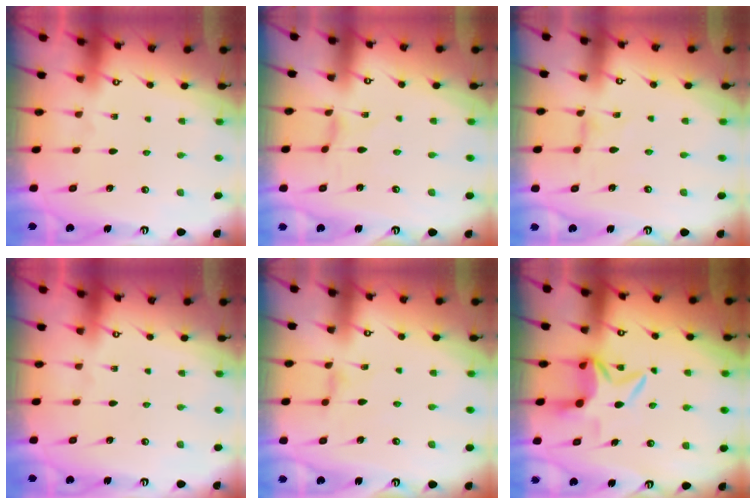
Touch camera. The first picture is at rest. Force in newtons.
{"total": 0.0}
{"total": 0.0}
{"total": 0.0}
{"total": 1.8, "press": 1.7, "slide": 0.4}
{"total": 7.3, "press": 7.2, "slide": 0.9}